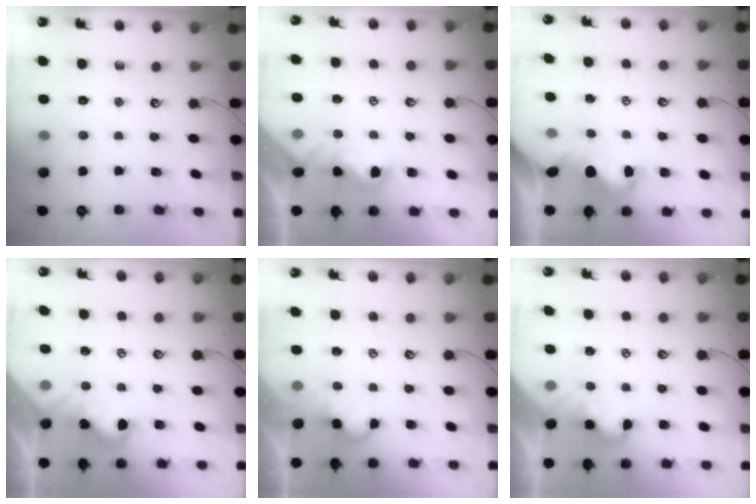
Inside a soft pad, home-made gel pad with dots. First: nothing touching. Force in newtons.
{"total": 0.7, "press": 0.5, "slide": 0.4}
{"total": 1.5, "press": 1.2, "slide": 0.9}
{"total": 1.9, "press": 1.8, "slide": 0.3}
{"total": 1.6, "press": 1.5, "slide": 0.2}
{"total": 0.8, "press": 0.7, "slide": 0.5}